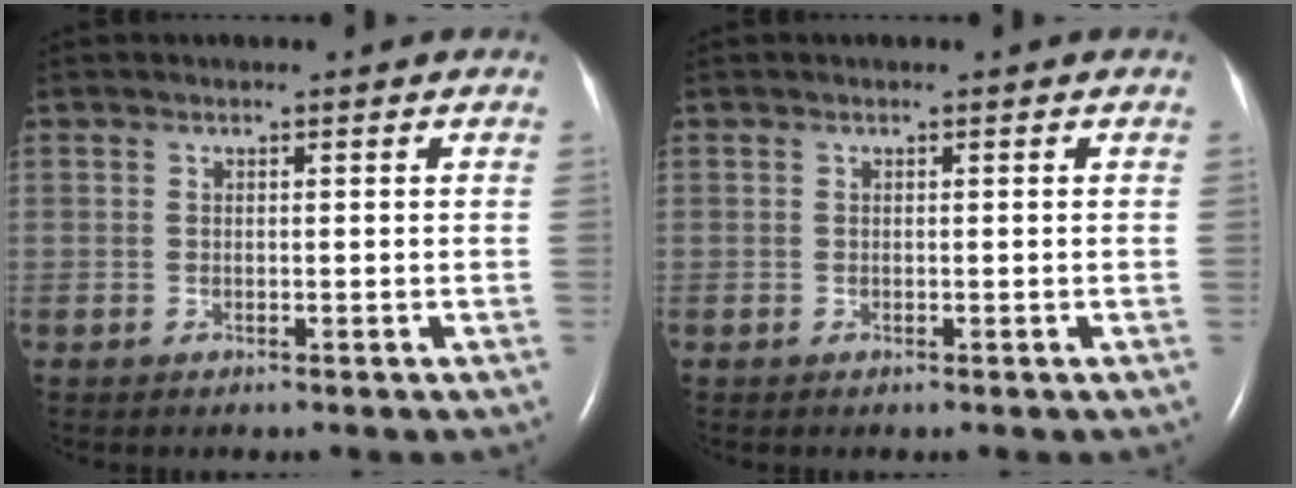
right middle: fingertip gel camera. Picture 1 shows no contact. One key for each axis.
{"total": 0.0}